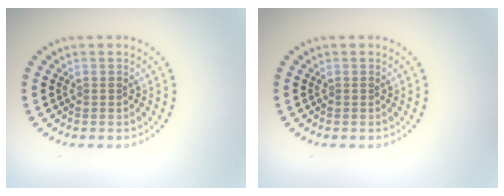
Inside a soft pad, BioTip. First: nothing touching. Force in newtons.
{"total": 0.0}